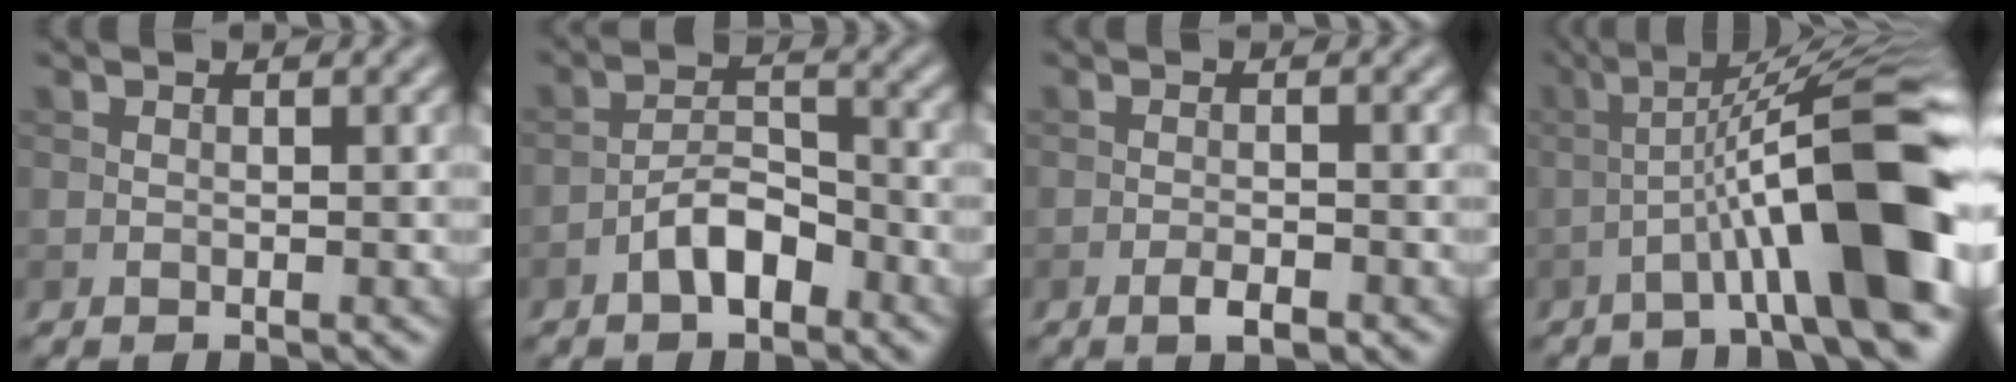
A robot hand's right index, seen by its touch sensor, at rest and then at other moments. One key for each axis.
{"total": 3.7, "fx": -2.3, "fy": 1.6, "fz": 2.5, "tx": -0.038, "ty": 0.013, "tz": -0.046}
{"total": 2.0, "fx": -1.2, "fy": 0.5, "fz": 1.6, "tx": -0.028, "ty": 0.000, "tz": -0.023}
{"total": 12.5, "fx": -3.3, "fy": 1.6, "fz": 12.0, "tx": -0.178, "ty": 0.033, "tz": -0.046}